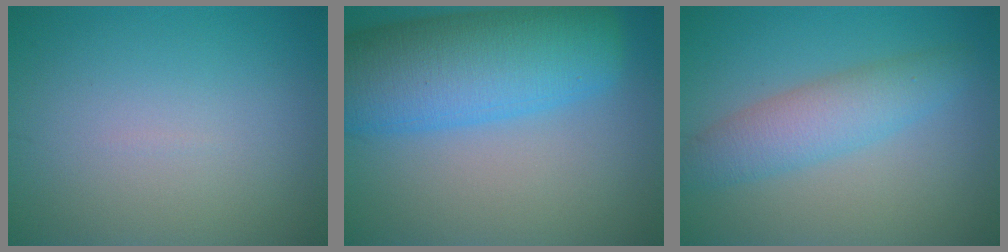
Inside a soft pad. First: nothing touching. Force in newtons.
{"total": 11.4, "press": 11.4, "slide": 0.6}
{"total": 4.2, "press": 4.2, "slide": 0.1}